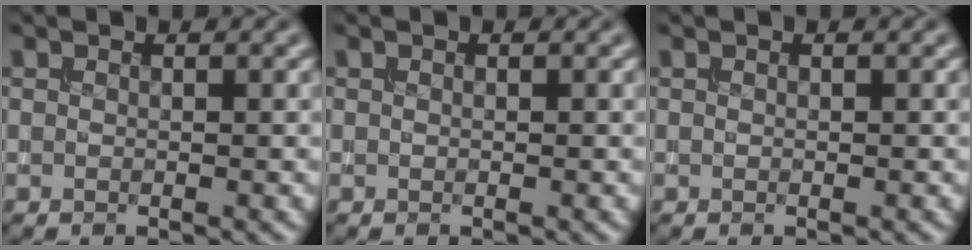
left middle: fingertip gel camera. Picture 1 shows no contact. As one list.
[{"total": 0.0}, {"total": 0.0}]